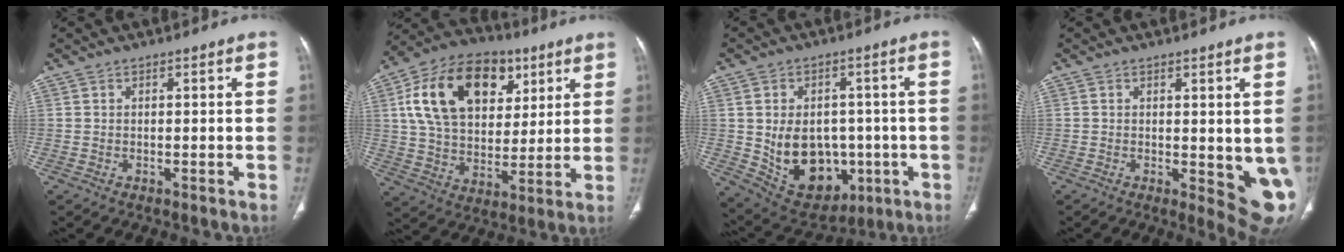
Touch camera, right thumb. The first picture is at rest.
{"total": 22.8, "force": [8.1, 15.3, 14.9], "torque": [-0.242, -0.001, 0.134]}
{"total": 16.6, "force": [-2.3, 12.3, 11.0], "torque": [-0.135, 0.014, 0.003]}
{"total": 8.6, "force": [-0.8, 3.1, 8.0], "torque": [-0.084, -0.019, -0.004]}